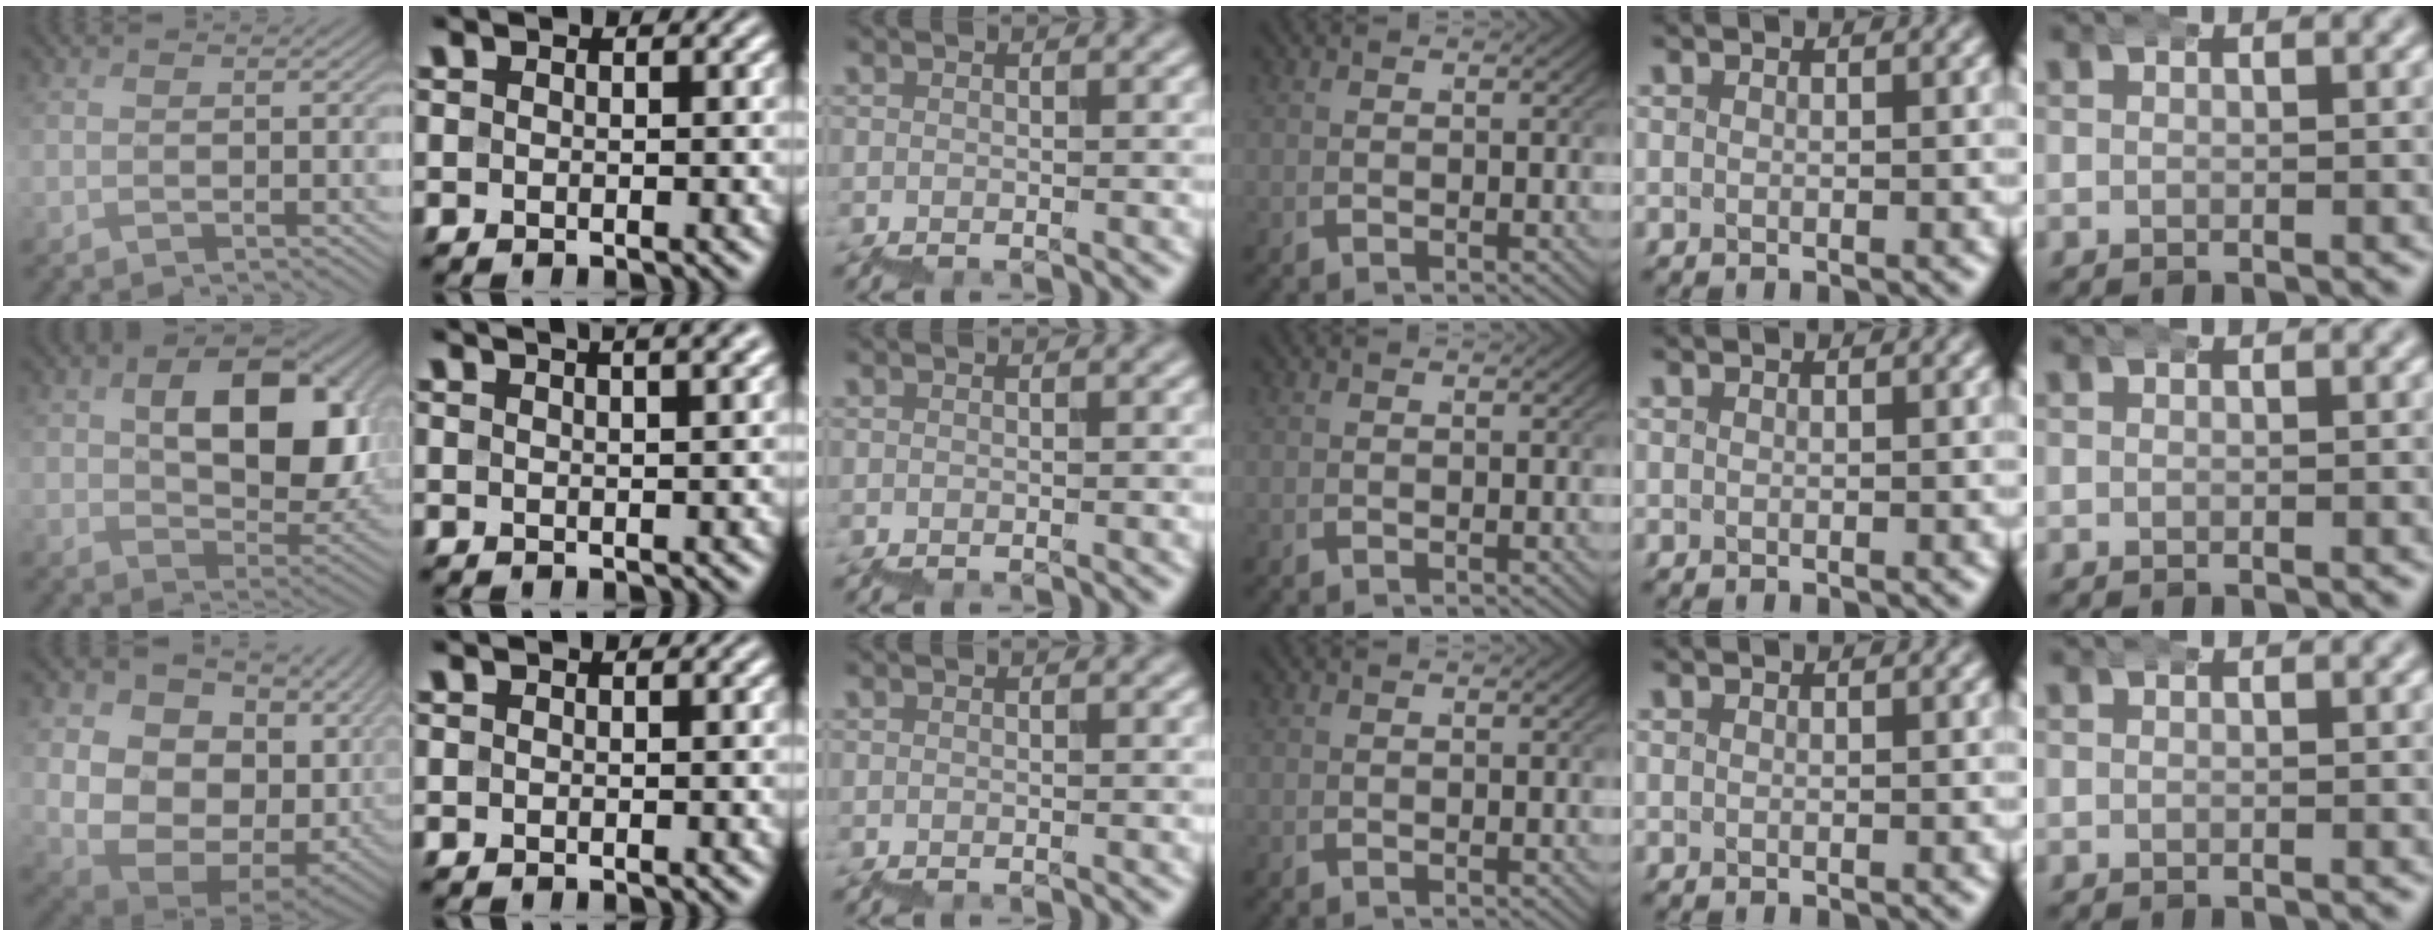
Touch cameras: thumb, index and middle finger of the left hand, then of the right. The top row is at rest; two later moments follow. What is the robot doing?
{"motion": "wrap", "object": "bubble wrap"}